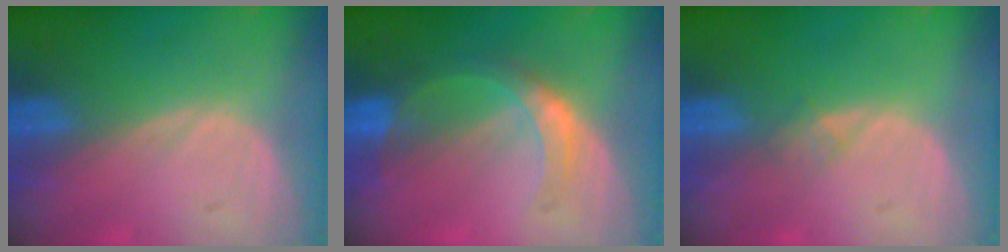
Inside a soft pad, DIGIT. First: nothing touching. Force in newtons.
{"total": 5.5, "press": 5.1, "slide": 2.1}
{"total": 1.1, "press": 1.0, "slide": 0.1}